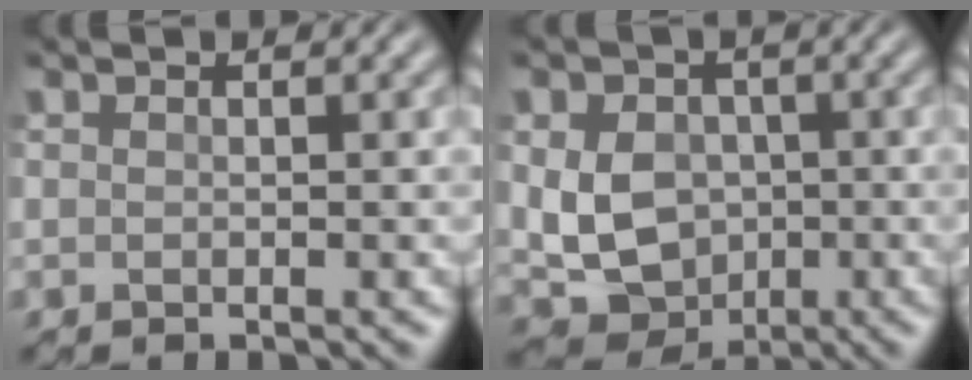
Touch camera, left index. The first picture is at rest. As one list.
[{"total": 7.5, "force": [-0.8, 5.9, 4.5], "torque": [-0.070, -0.014, -0.010]}]